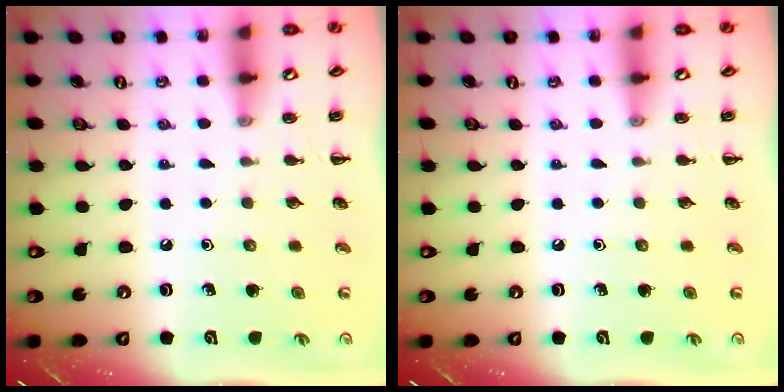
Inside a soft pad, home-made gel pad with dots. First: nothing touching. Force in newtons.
{"total": 0.0}